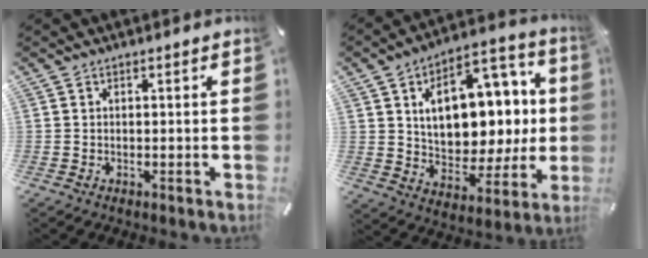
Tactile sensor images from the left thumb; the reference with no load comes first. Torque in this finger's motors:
{"motor_torque": [2.50, 2.50, 0.48, -0.04, 0.42]}